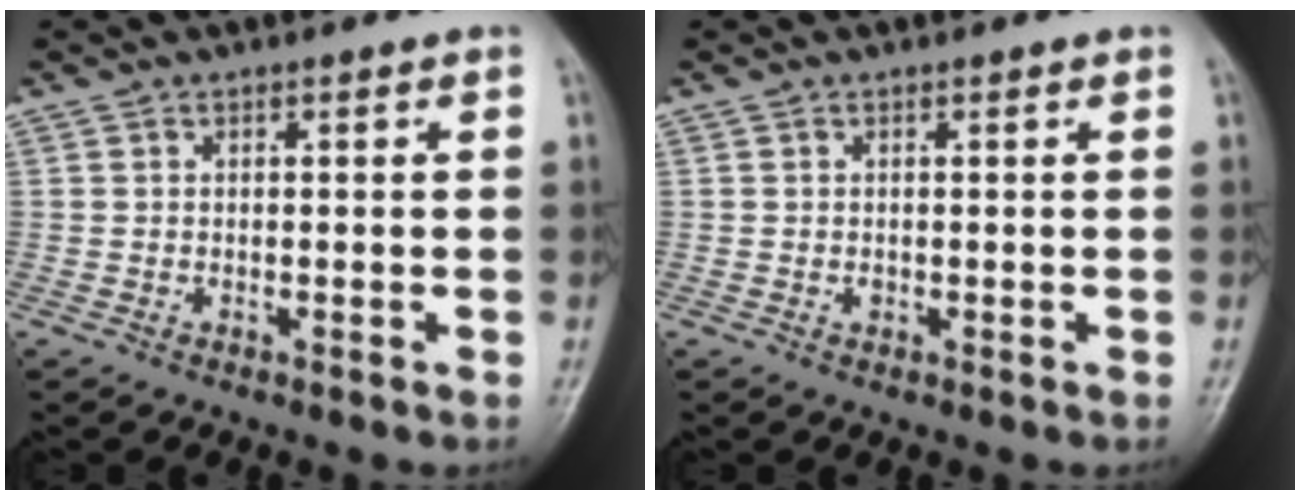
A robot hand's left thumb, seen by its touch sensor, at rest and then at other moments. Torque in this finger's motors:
{"motor_torque": [-0.06, 0.08, -0.04, -0.01, -0.04]}